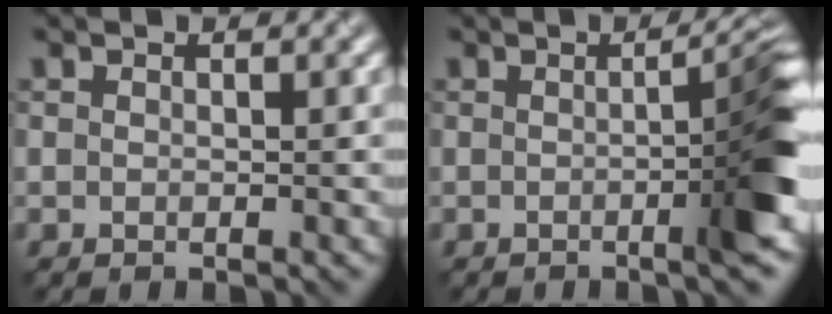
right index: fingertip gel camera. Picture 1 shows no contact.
{"total": 6.2, "force": [-0.7, 1.1, 6.0], "torque": [-0.072, 0.008, -0.008]}